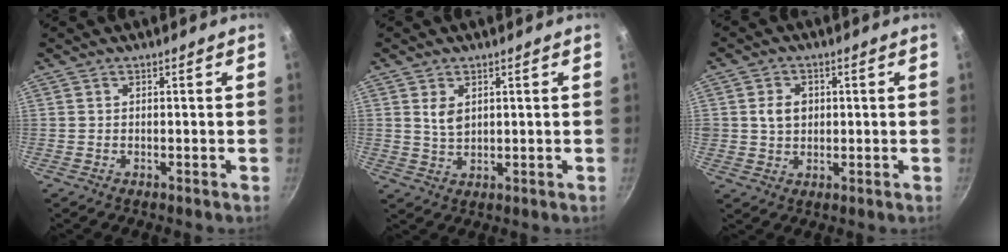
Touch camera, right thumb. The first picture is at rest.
{"total": 3.6, "force": [1.3, 2.3, 2.5], "torque": [-0.041, -0.010, 0.027]}
{"total": 4.7, "force": [0.7, 3.9, 2.6], "torque": [-0.026, 0.003, 0.011]}